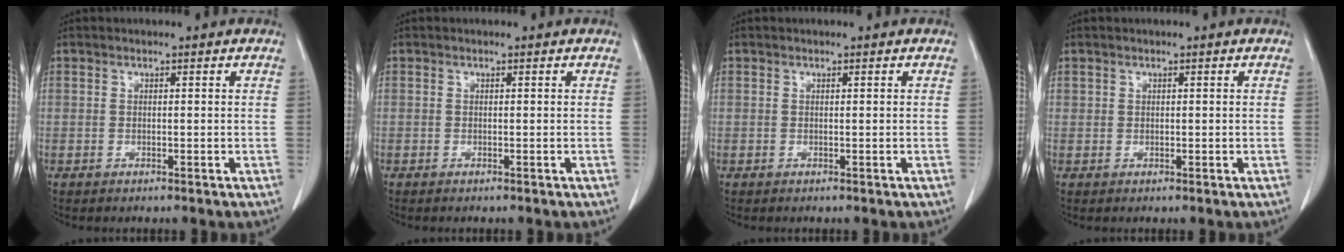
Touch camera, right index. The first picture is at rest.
{"total": 0.0}
{"total": 0.0}
{"total": 0.5, "force": [0.3, 0.5, 0.1], "torque": [0.008, 0.001, 0.003]}